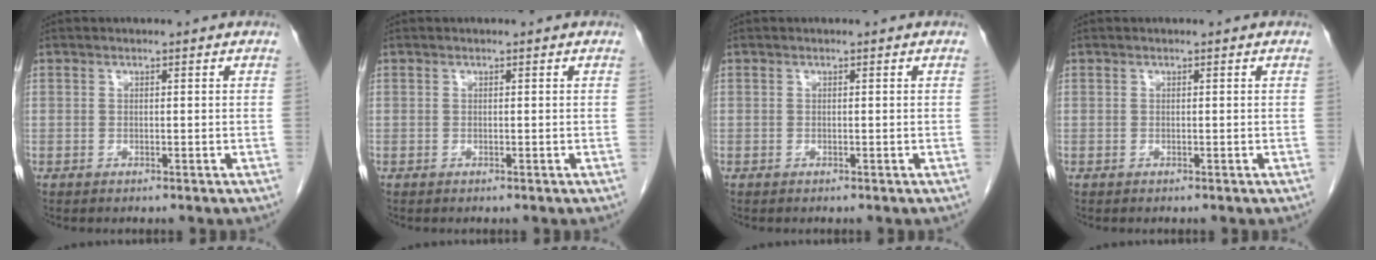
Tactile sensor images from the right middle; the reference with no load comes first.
{"total": 0.0}
{"total": 0.0}
{"total": 0.0}